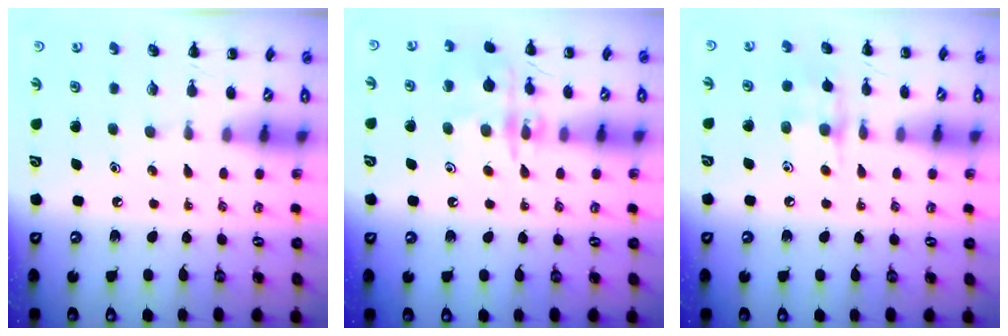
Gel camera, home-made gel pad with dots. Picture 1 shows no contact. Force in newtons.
{"total": 13.1, "press": 13.1, "slide": 0.6}
{"total": 7.7, "press": 7.7, "slide": 0.6}